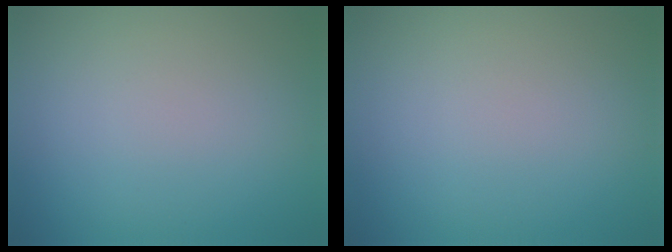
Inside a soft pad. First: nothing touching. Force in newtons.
{"total": 0.0}